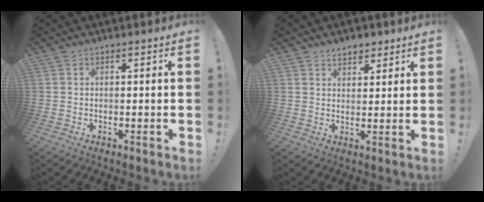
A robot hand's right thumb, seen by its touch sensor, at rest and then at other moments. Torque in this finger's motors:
{"motor_torque": [0.01, 0.02, 0.00, 0.00, 0.00]}